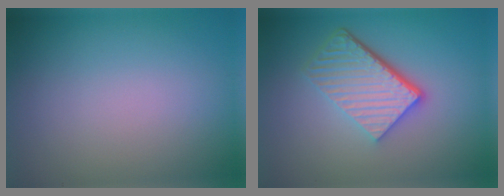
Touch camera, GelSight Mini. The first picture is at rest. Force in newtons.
{"total": 5.8, "press": 4.0, "slide": 4.3}